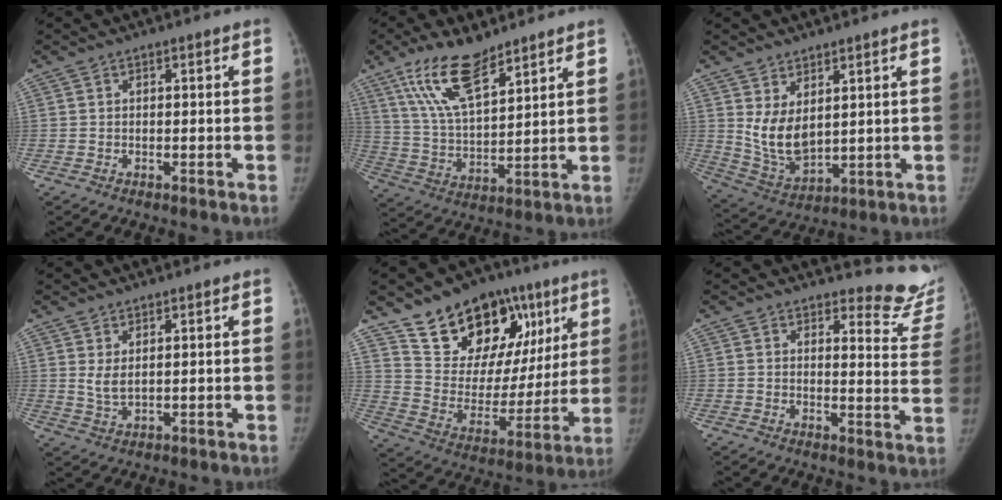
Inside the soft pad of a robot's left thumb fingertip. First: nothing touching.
{"total": 14.4, "force": [9.7, 5.0, 9.3], "torque": [-0.155, -0.044, 0.193]}
{"total": 8.8, "force": [2.9, 5.1, 6.6], "torque": [-0.110, -0.030, 0.076]}
{"total": 3.1, "force": [1.2, 1.5, 2.4], "torque": [-0.045, -0.014, 0.031]}
{"total": 23.8, "force": [14.3, 14.4, 12.3], "torque": [-0.126, -0.036, 0.237]}
{"total": 12.1, "force": [11.7, 3.0, 1.0], "torque": [0.035, -0.132, 0.100]}